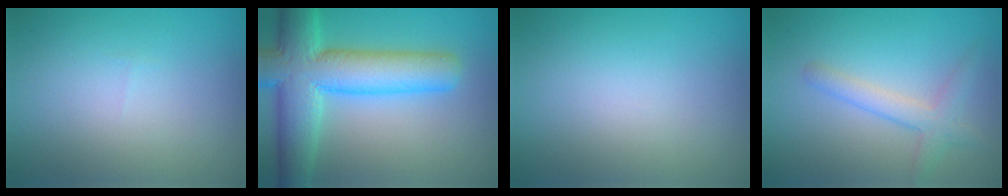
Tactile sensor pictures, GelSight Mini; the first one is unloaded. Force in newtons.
{"total": 10.1, "press": 10.1, "slide": 0.6}
{"total": 0.0}
{"total": 2.7, "press": 2.6, "slide": 0.1}